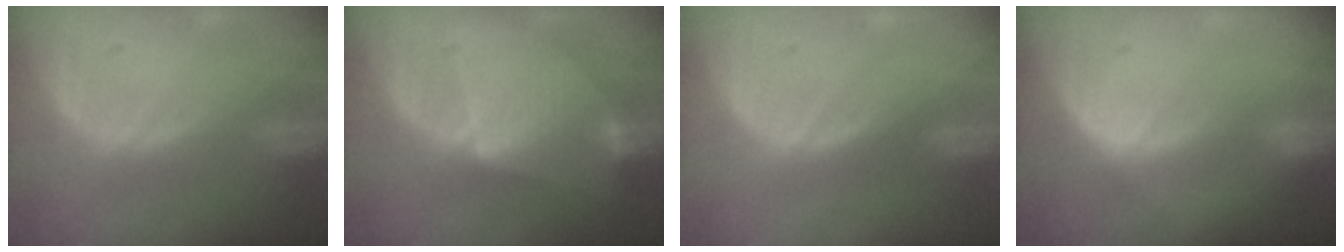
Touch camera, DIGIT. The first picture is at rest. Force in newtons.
{"total": 7.9, "press": 7.9, "slide": 0.3}
{"total": 0.0}
{"total": 2.0, "press": 1.1, "slide": 1.7}